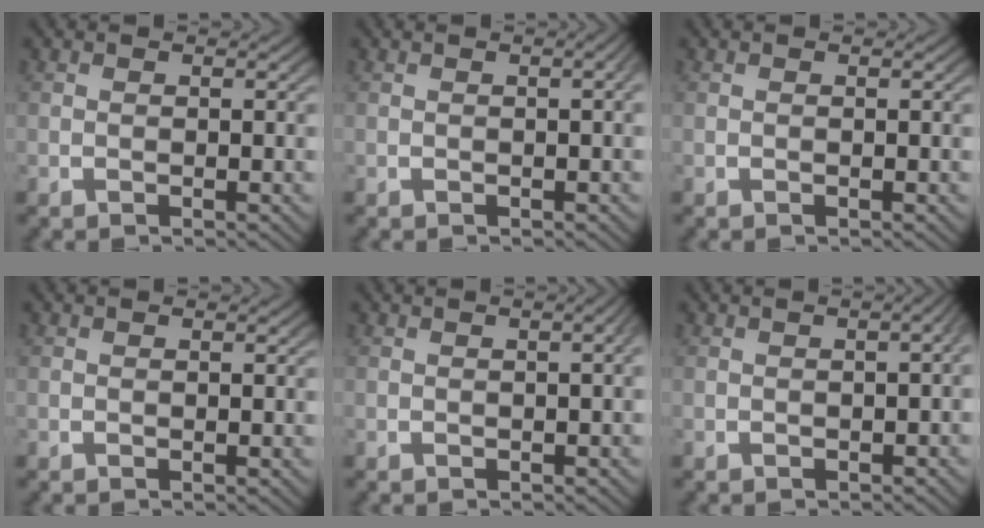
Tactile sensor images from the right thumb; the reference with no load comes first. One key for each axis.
{"total": 1.1, "fx": -0.1, "fy": 0.2, "fz": 1.1, "tx": -0.014, "ty": 0.007, "tz": -0.002}
{"total": 0.0}
{"total": 0.0}
{"total": 1.8, "fx": -0.1, "fy": 0.5, "fz": 1.7, "tx": -0.023, "ty": 0.009, "tz": -0.003}
{"total": 2.6, "fx": -0.2, "fy": 1.2, "fz": 2.3, "tx": -0.028, "ty": 0.010, "tz": -0.007}